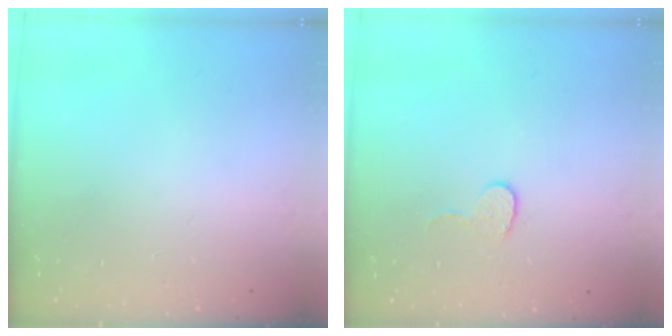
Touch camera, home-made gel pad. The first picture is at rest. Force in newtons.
{"total": 5.6, "press": 5.6, "slide": 0.5}